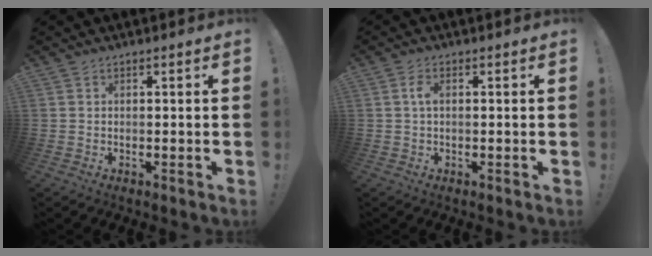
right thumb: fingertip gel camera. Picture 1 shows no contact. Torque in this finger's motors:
{"motor_torque": [-0.11, -0.02, 0.25, -0.17, -0.01]}